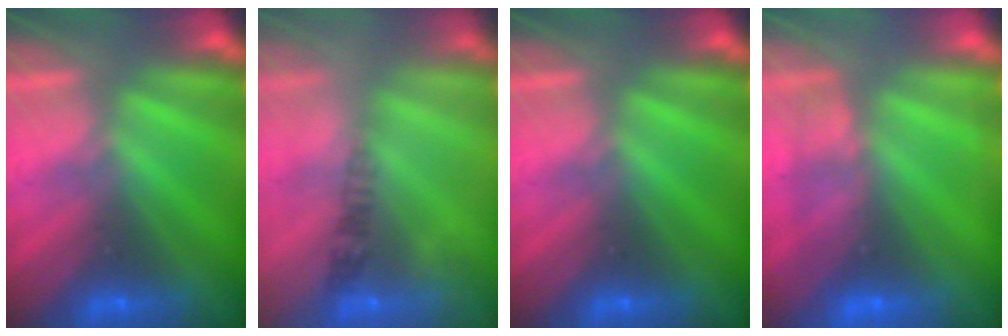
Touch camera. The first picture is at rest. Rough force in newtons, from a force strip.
{"total": 2.5}
{"total": 0.0}
{"total": 2.3}